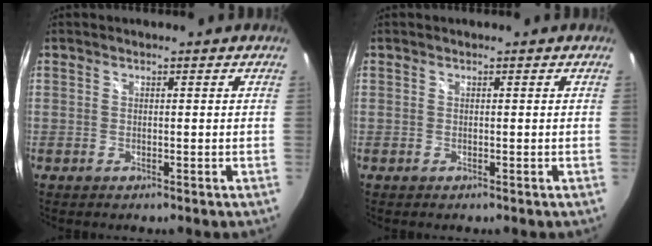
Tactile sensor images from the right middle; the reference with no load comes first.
{"total": 0.0}